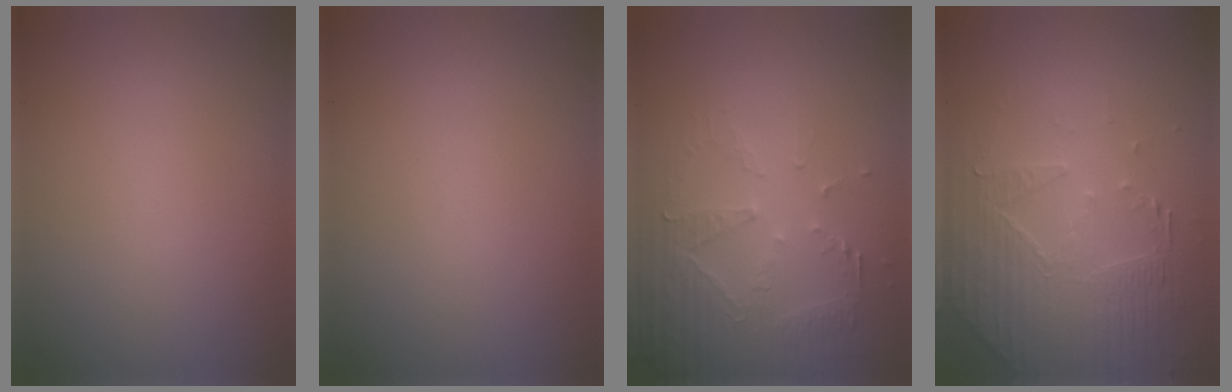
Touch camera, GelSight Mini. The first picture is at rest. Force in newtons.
{"total": 0.0}
{"total": 5.3, "press": 3.7, "slide": 3.8}
{"total": 4.4, "press": 4.2, "slide": 1.4}